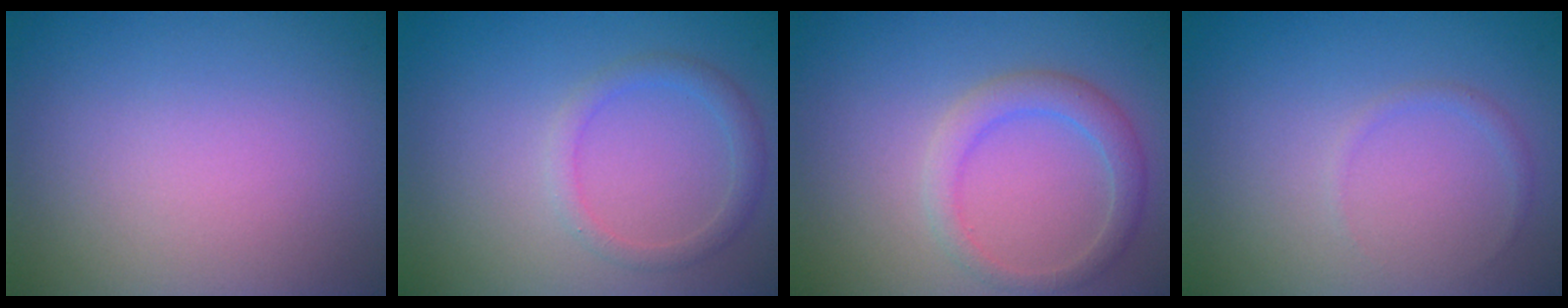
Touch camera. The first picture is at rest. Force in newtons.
{"total": 1.8, "press": 1.8, "slide": 0.1}
{"total": 2.7, "press": 2.7, "slide": 0.2}
{"total": 0.7, "press": 0.7, "slide": 0.1}